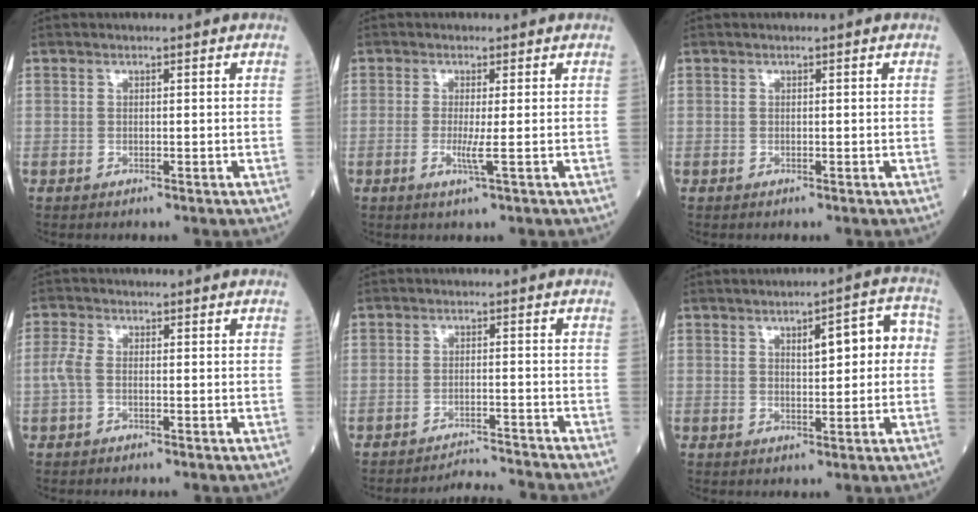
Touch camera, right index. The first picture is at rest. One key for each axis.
{"total": 2.4, "fx": -0.5, "fy": -0.5, "fz": 2.3, "tx": -0.050, "ty": -0.005, "tz": -0.008}
{"total": 0.0}
{"total": 2.5, "fx": -0.6, "fy": 1.3, "fz": 2.0, "tx": -0.057, "ty": 0.000, "tz": -0.017}
{"total": 5.0, "fx": -4.7, "fy": -1.6, "fz": -0.7, "tx": 0.013, "ty": -0.002, "tz": -0.076}
{"total": 6.8, "fx": 1.2, "fy": 2.0, "fz": 6.4, "tx": -0.085, "ty": 0.029, "tz": 0.017}